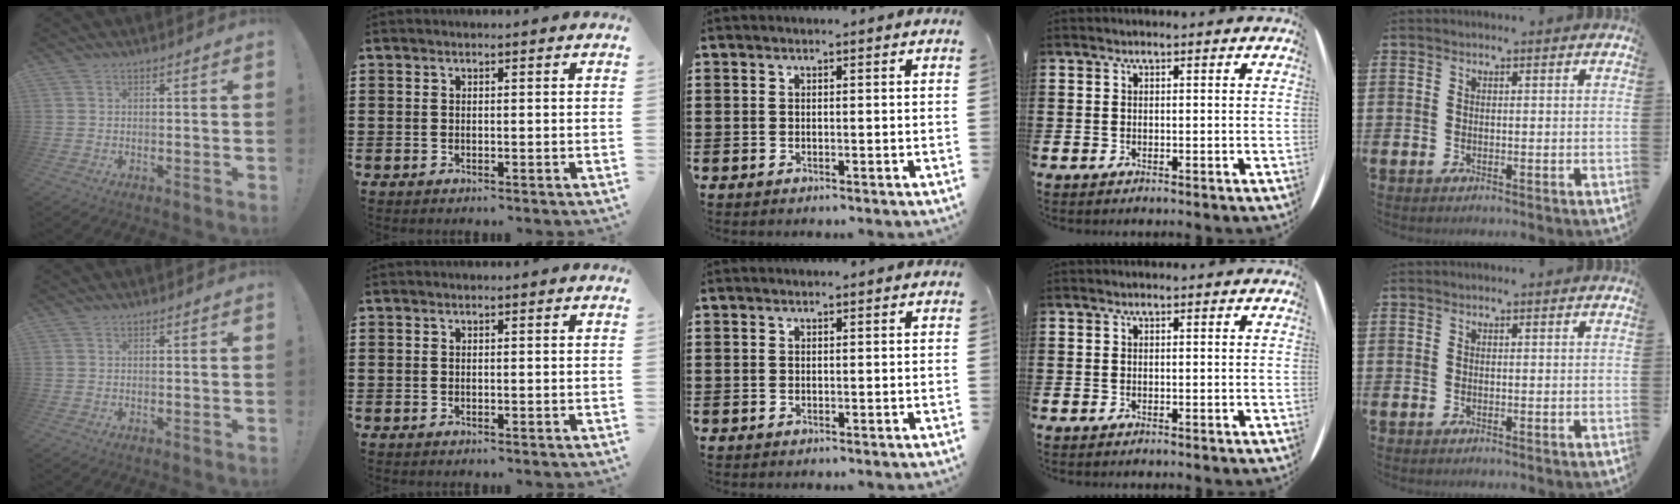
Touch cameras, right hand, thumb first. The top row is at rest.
{}